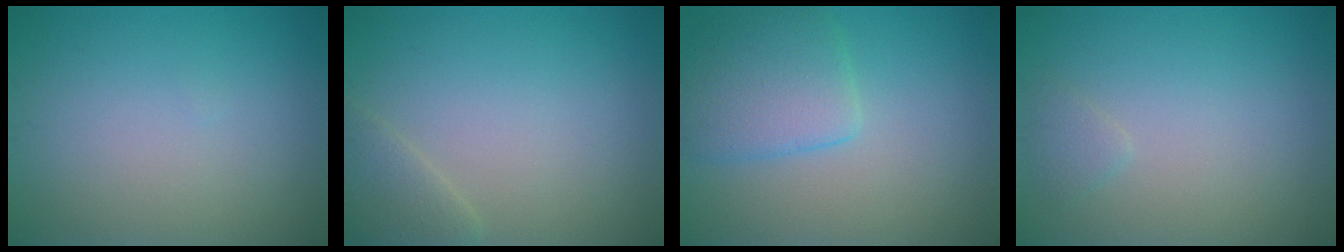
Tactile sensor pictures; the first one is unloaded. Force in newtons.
{"total": 2.0, "press": 2.0, "slide": 0.2}
{"total": 4.4, "press": 4.4, "slide": 0.3}
{"total": 0.9, "press": 0.9, "slide": 0.1}